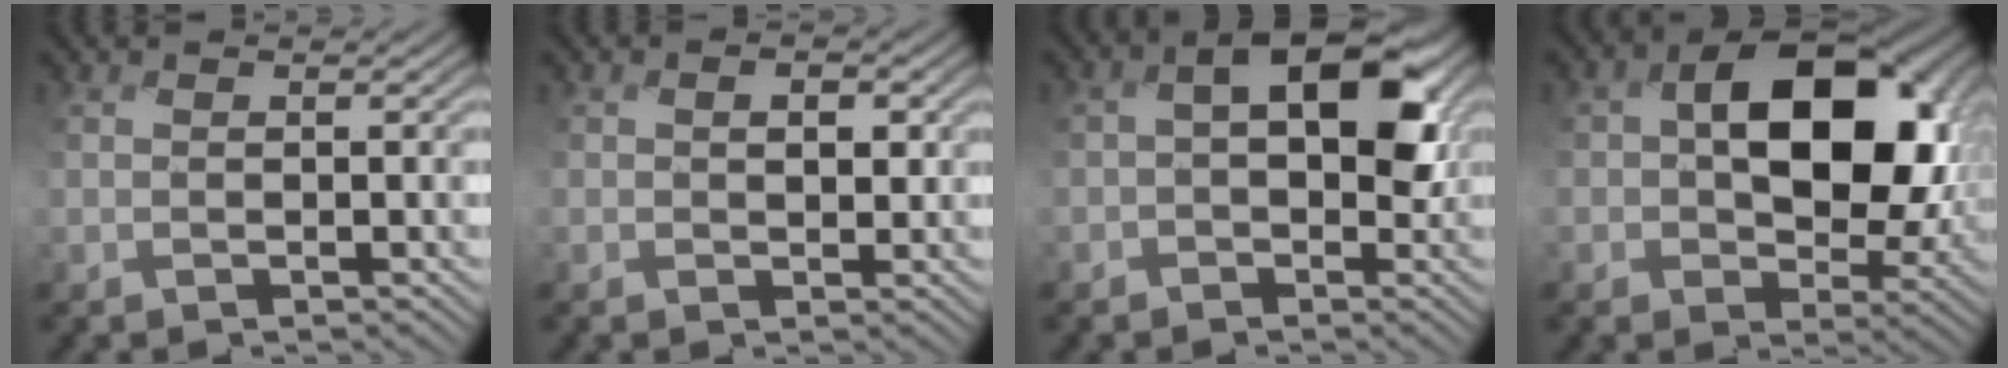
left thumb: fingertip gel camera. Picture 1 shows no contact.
{"total": 2.4, "force": [0.4, 1.6, 1.7], "torque": [-0.026, 0.000, 0.006]}
{"total": 9.1, "force": [1.3, 5.6, 7.1], "torque": [-0.117, 0.001, 0.015]}
{"total": 14.7, "force": [1.8, 9.7, 10.9], "torque": [-0.151, -0.007, 0.036]}